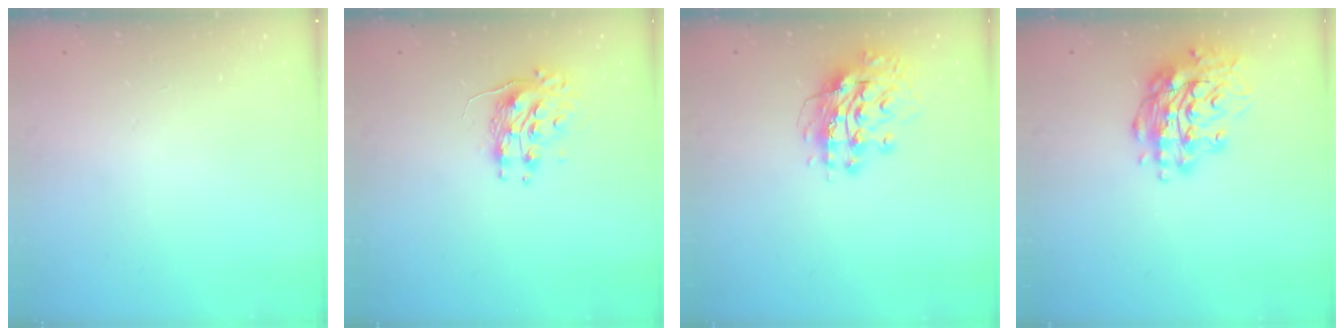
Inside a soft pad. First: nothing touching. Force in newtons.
{"total": 9.0, "press": 9.0, "slide": 0.4}
{"total": 13.5, "press": 13.4, "slide": 1.5}
{"total": 16.6, "press": 16.6, "slide": 1.6}